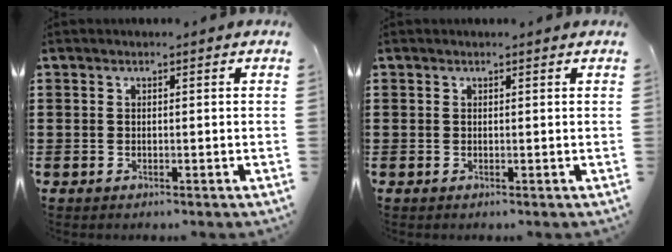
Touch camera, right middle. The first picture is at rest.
{"total": 0.0}